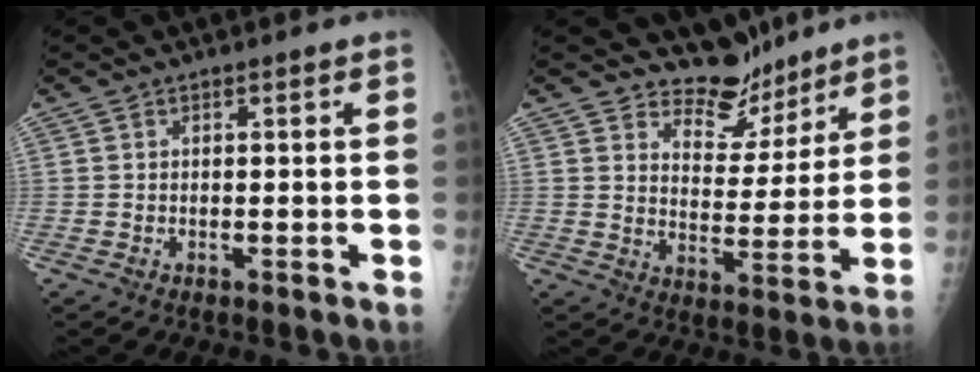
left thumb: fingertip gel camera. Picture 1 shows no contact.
{"total": 8.9, "force": [7.9, 4.0, 0.8], "torque": [0.023, -0.071, 0.131]}